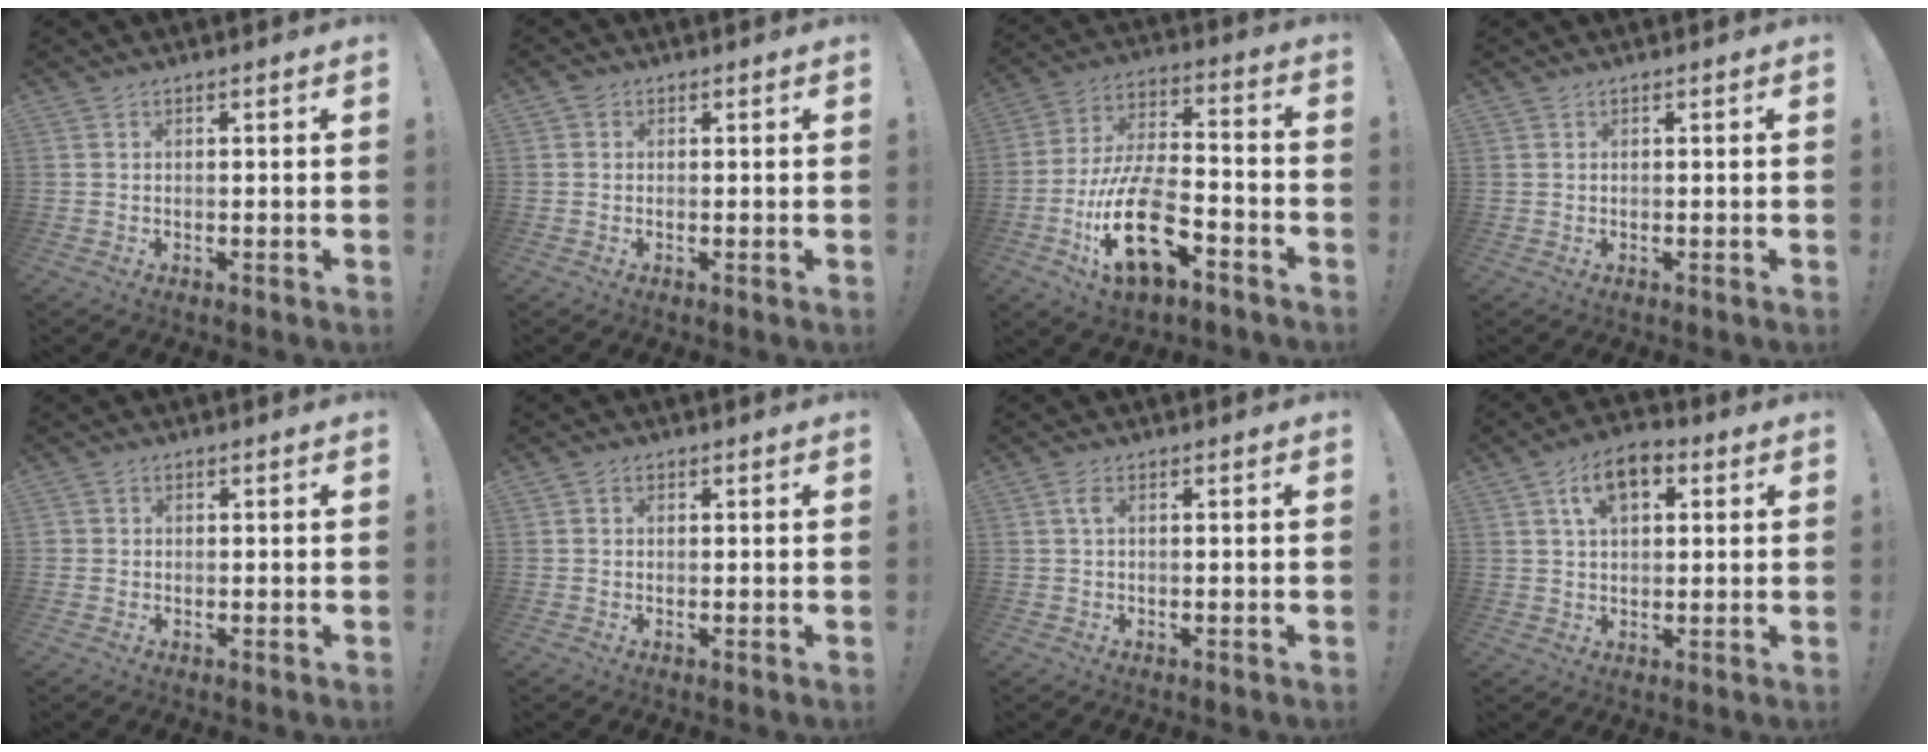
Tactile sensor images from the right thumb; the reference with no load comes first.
{"total": 0.8, "force": [0.1, 0.8, 0.1], "torque": [0.003, 0.001, 0.000]}
{"total": 21.8, "force": [-8.8, 10.1, 17.1], "torque": [-0.335, 0.047, -0.143]}
{"total": 0.0}
{"total": 1.2, "force": [-0.1, 1.1, 0.4], "torque": [-0.007, 0.005, -0.002]}
{"total": 1.0, "force": [0.1, 1.0, 0.4], "torque": [0.000, 0.000, 0.000]}
{"total": 2.1, "force": [0.4, 0.7, 1.9], "torque": [-0.043, 0.005, 0.007]}
{"total": 9.4, "force": [3.7, 5.5, 6.6], "torque": [-0.101, 0.005, 0.068]}